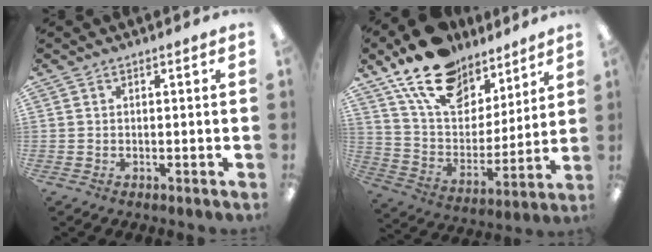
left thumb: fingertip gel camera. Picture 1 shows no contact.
{"total": 18.5, "force": [13.5, 10.0, 7.8], "torque": [-0.156, -0.074, 0.250]}